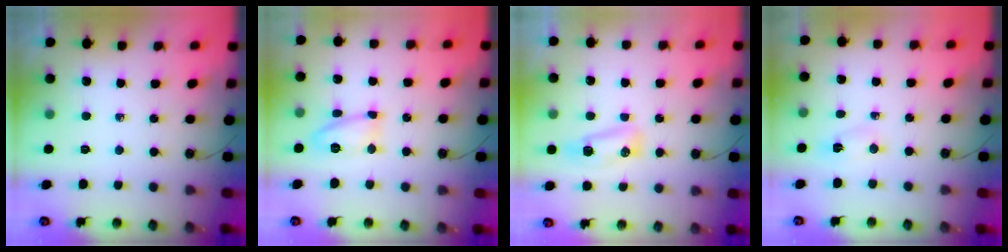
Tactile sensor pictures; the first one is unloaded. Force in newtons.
{"total": 10.3, "press": 10.3, "slide": 1.2}
{"total": 12.0, "press": 8.6, "slide": 8.3}
{"total": 3.0, "press": 1.8, "slide": 2.4}